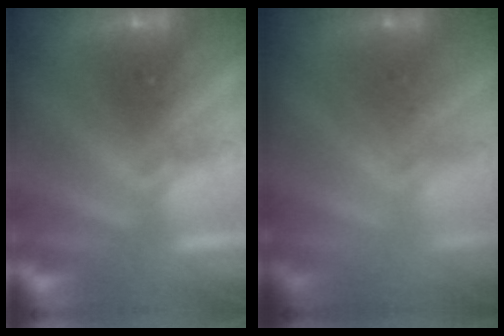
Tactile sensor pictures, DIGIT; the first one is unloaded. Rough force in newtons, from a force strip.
{"total": 2.6}